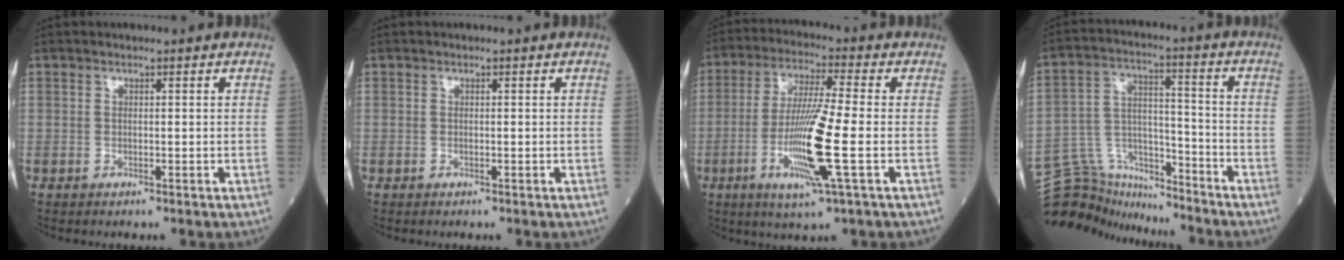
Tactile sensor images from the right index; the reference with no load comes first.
{"total": 0.0}
{"total": 12.1, "force": [-3.0, -0.3, 11.8], "torque": [-0.234, -0.014, -0.063]}
{"total": 12.6, "force": [-12.1, 3.5, -0.1], "torque": [-0.006, 0.060, -0.210]}